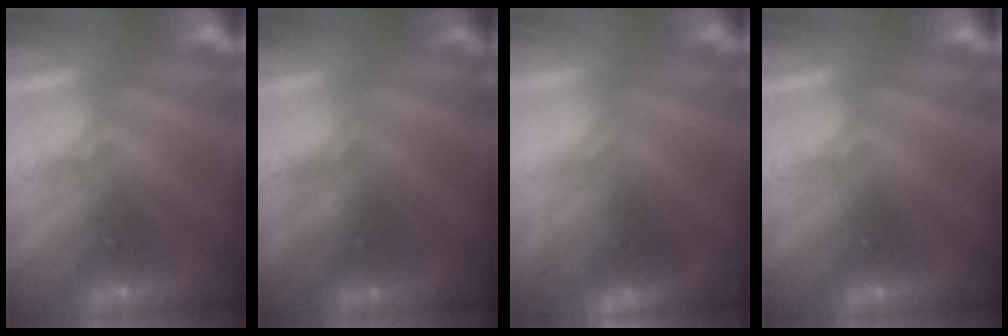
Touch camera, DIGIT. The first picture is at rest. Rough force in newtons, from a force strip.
{"total": 2.2}
{"total": 2.5}
{"total": 0.0}